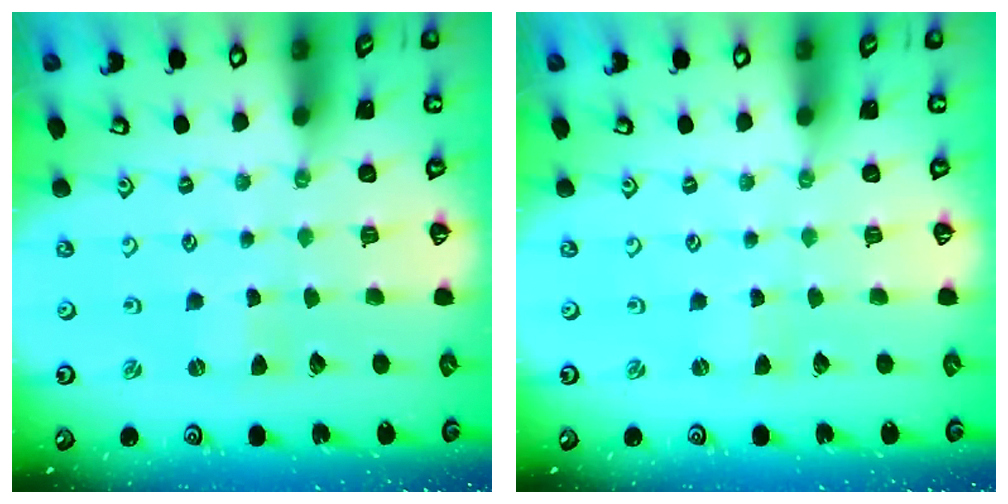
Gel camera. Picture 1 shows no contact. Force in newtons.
{"total": 0.0}